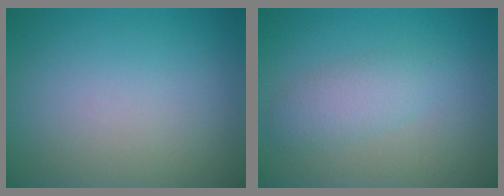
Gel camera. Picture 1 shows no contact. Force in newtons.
{"total": 2.5, "press": 2.5, "slide": 0.2}